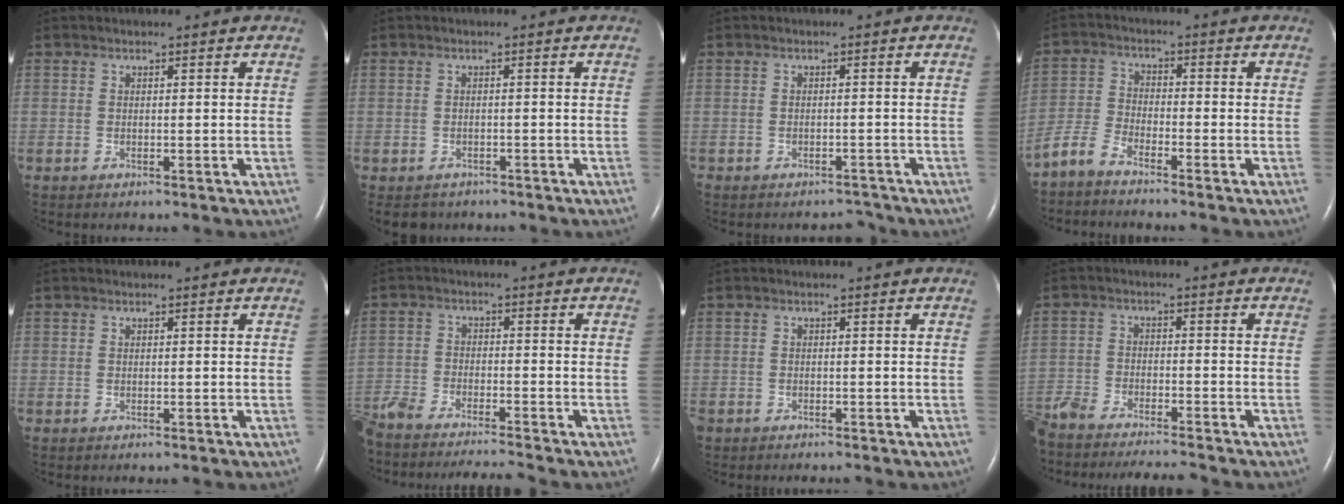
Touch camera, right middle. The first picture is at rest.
{"total": 3.7, "force": [-3.0, 2.1, 0.4], "torque": [-0.008, 0.001, -0.039]}
{"total": 2.4, "force": [-2.2, 0.9, -0.1], "torque": [0.005, -0.001, -0.034]}
{"total": 4.3, "force": [-4.0, 0.7, 1.6], "torque": [-0.044, -0.014, -0.088]}
{"total": 0.0}
{"total": 13.8, "force": [-12.8, 0.2, 5.2], "torque": [-0.093, -0.009, -0.209]}
{"total": 3.0, "force": [-2.6, 1.3, 0.8], "torque": [-0.015, -0.004, -0.039]}
{"total": 15.0, "force": [-13.6, 1.7, 6.3], "torque": [-0.125, -0.020, -0.213]}